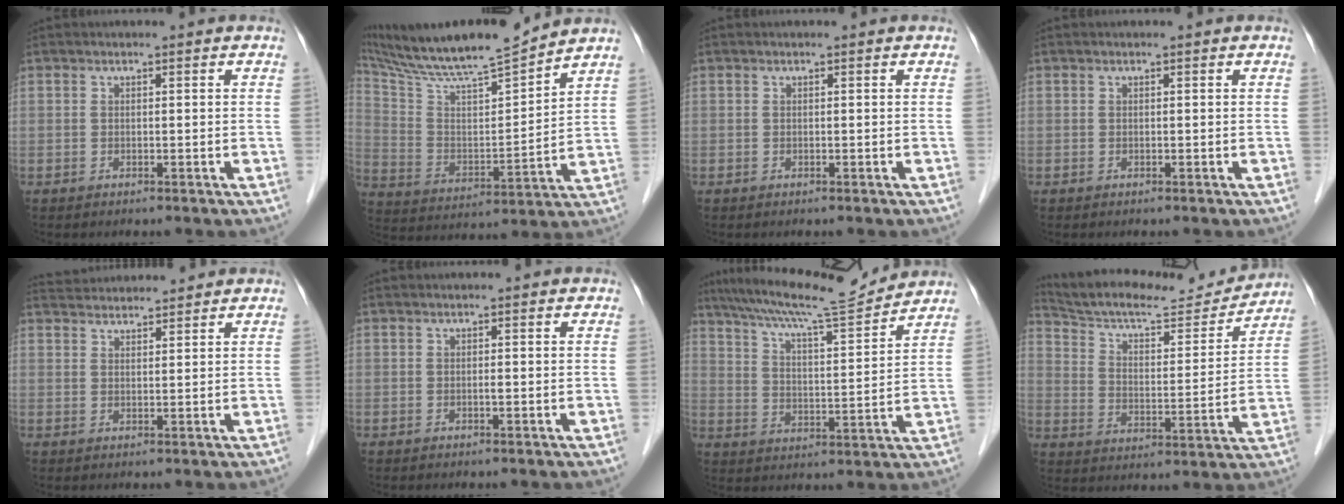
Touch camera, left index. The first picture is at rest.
{"total": 16.7, "force": [15.3, -0.4, 6.6], "torque": [-0.127, -0.007, 0.265]}
{"total": 0.0}
{"total": 0.0}
{"total": 7.1, "force": [6.9, 0.7, 1.5], "torque": [-0.030, 0.034, 0.109]}
{"total": 0.0}
{"total": 14.3, "force": [13.3, -0.2, 5.3], "torque": [-0.099, 0.001, 0.208]}
{"total": 18.1, "force": [17.3, 2.3, 5.1], "torque": [-0.092, -0.008, 0.260]}